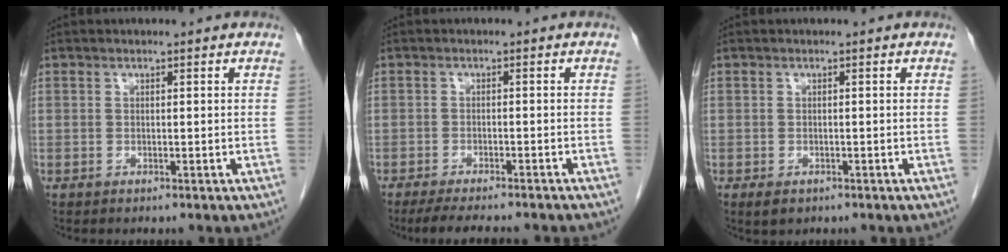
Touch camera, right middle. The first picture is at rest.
{"total": 9.7, "force": [-8.4, 1.3, 4.6], "torque": [-0.063, -0.014, -0.117]}
{"total": 1.8, "force": [-1.0, 1.1, 1.0], "torque": [-0.018, 0.000, -0.008]}